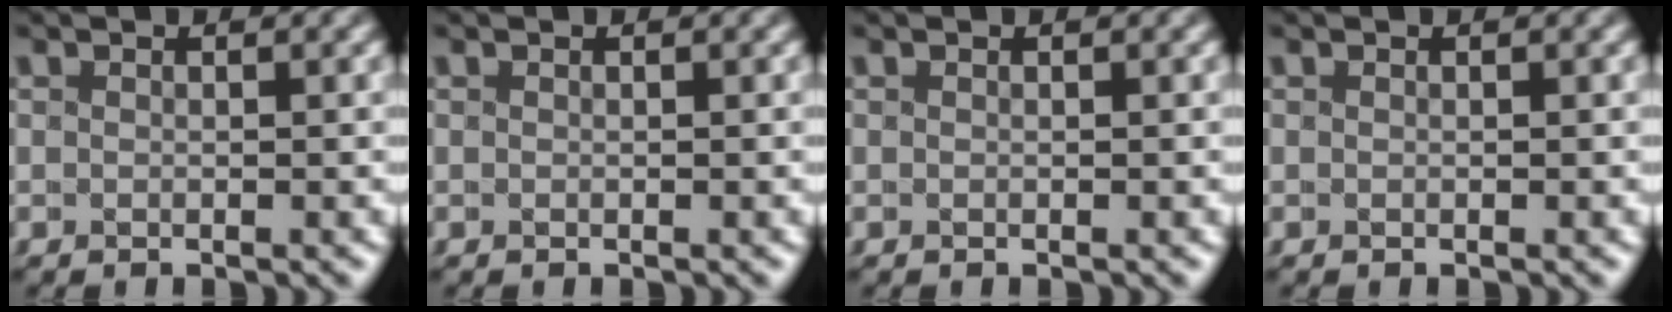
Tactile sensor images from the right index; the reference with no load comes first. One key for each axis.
{"total": 0.0}
{"total": 0.0}
{"total": 0.0}